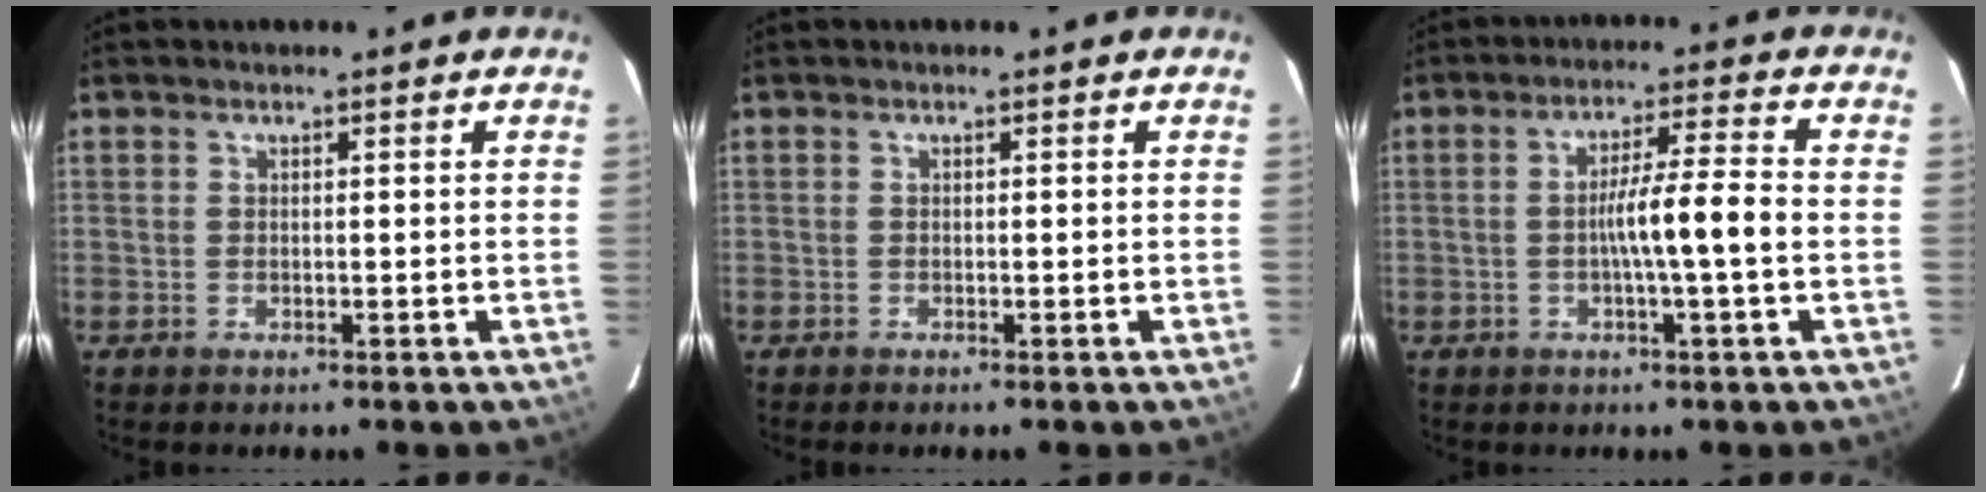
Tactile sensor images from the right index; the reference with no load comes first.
{"total": 0.6, "force": [-0.5, -0.1, 0.3], "torque": [-0.007, -0.001, -0.008]}
{"total": 7.2, "force": [-1.0, -0.6, 7.1], "torque": [-0.121, 0.007, -0.019]}